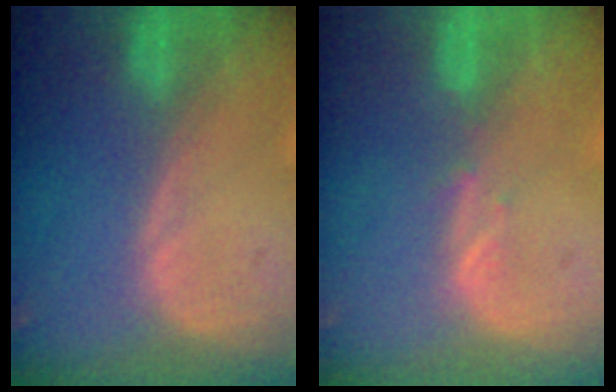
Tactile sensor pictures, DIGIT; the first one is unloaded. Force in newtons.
{"total": 1.4, "press": 1.2, "slide": 0.6}